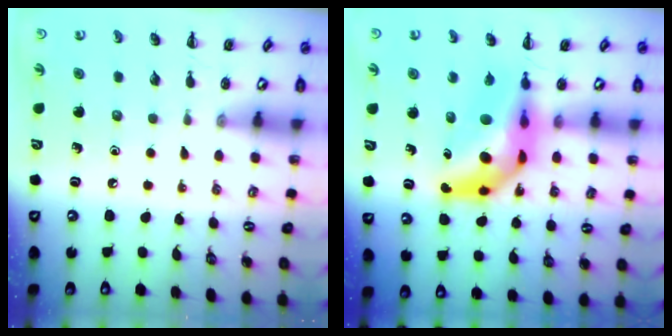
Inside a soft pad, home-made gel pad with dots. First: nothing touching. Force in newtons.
{"total": 11.8, "press": 11.2, "slide": 3.7}